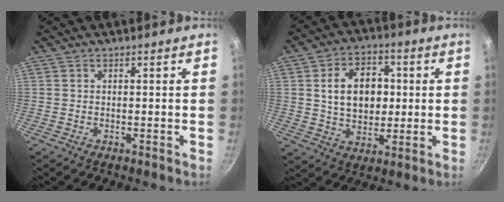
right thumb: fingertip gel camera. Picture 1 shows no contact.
{"total": 12.6, "force": [1.6, 9.0, 8.7], "torque": [-0.106, 0.005, 0.027]}